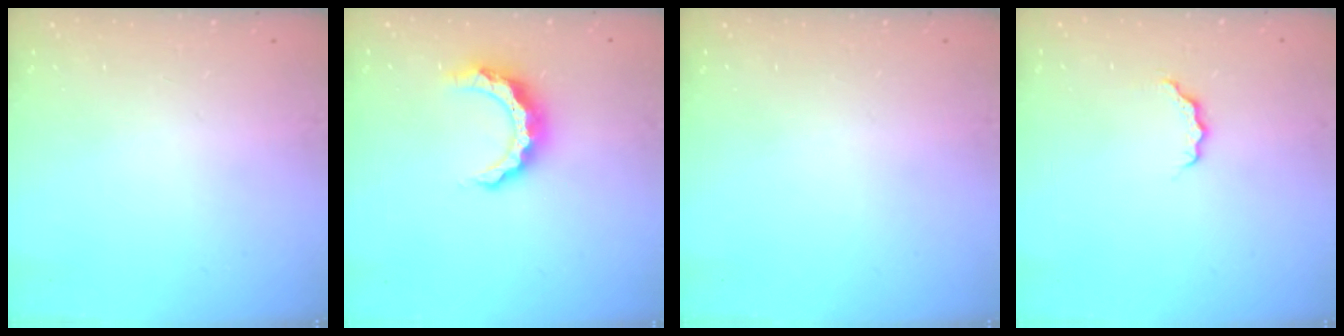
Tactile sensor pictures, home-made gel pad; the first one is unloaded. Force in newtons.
{"total": 8.4, "press": 8.4, "slide": 0.8}
{"total": 0.0}
{"total": 4.3, "press": 4.3, "slide": 0.4}